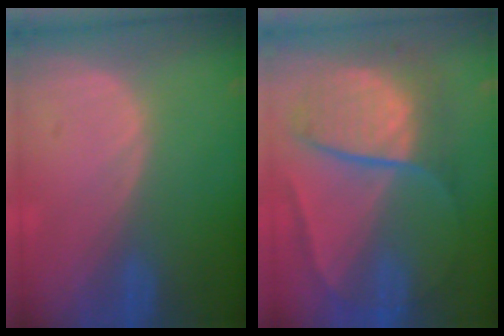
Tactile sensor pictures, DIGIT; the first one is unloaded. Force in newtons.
{"total": 10.2, "press": 10.1, "slide": 1.1}